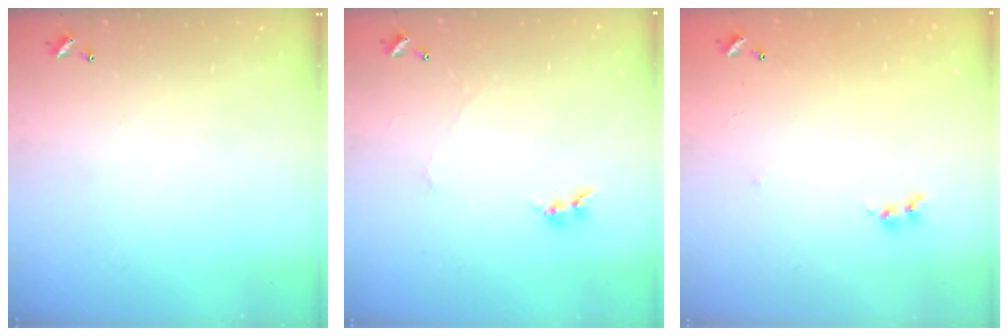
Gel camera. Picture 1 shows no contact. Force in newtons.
{"total": 1.5, "press": 1.4, "slide": 0.5}
{"total": 6.3, "press": 6.2, "slide": 0.7}